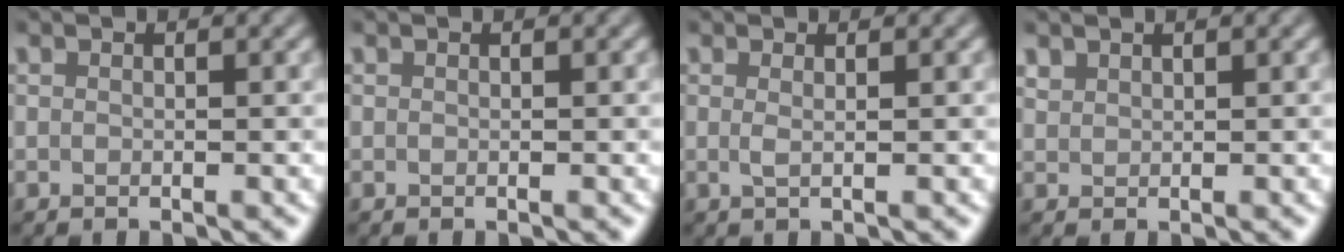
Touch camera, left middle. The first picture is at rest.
{"total": 0.0}
{"total": 1.1, "force": [0.2, 0.4, 1.0], "torque": [-0.014, -0.003, -0.001]}
{"total": 0.9, "force": [0.9, 0.4, 0.0], "torque": [-0.003, 0.001, 0.021]}